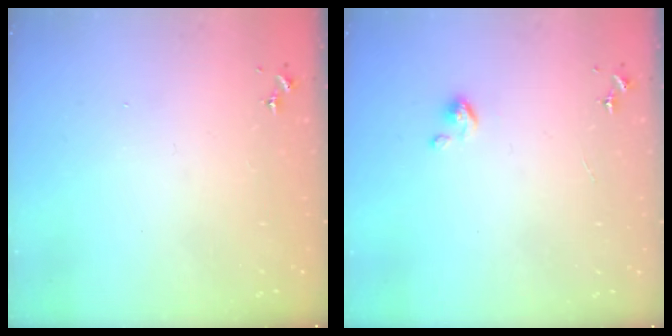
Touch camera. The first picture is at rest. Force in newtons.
{"total": 3.5, "press": 3.5, "slide": 0.3}